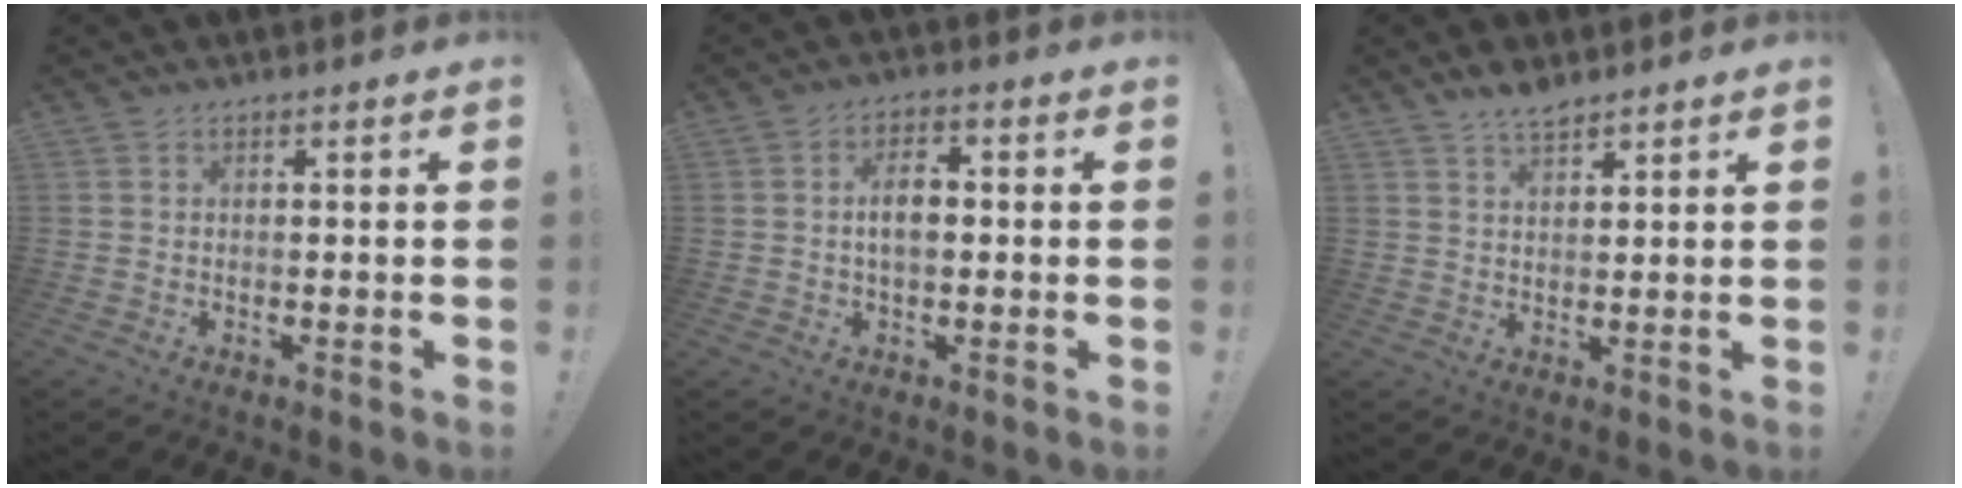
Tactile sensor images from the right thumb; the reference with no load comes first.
{"total": 6.3, "force": [0.0, 3.5, 5.2], "torque": [-0.083, 0.007, -0.006]}
{"total": 4.8, "force": [4.0, 1.5, 2.2], "torque": [-0.029, -0.027, 0.071]}